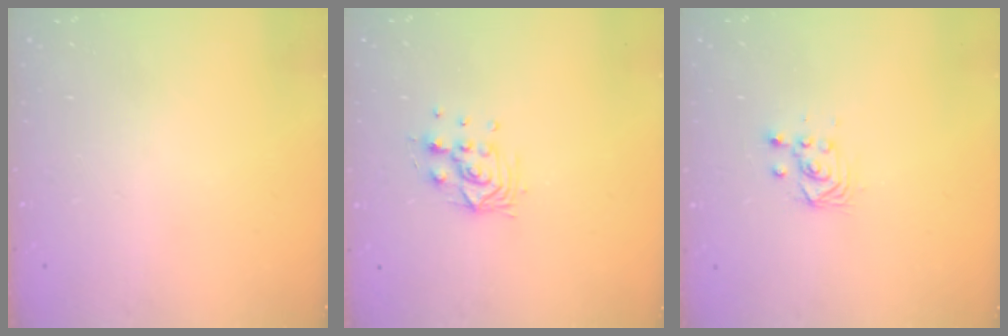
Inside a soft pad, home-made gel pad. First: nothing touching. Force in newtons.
{"total": 8.3, "press": 8.3, "slide": 0.7}
{"total": 3.3, "press": 3.1, "slide": 1.1}